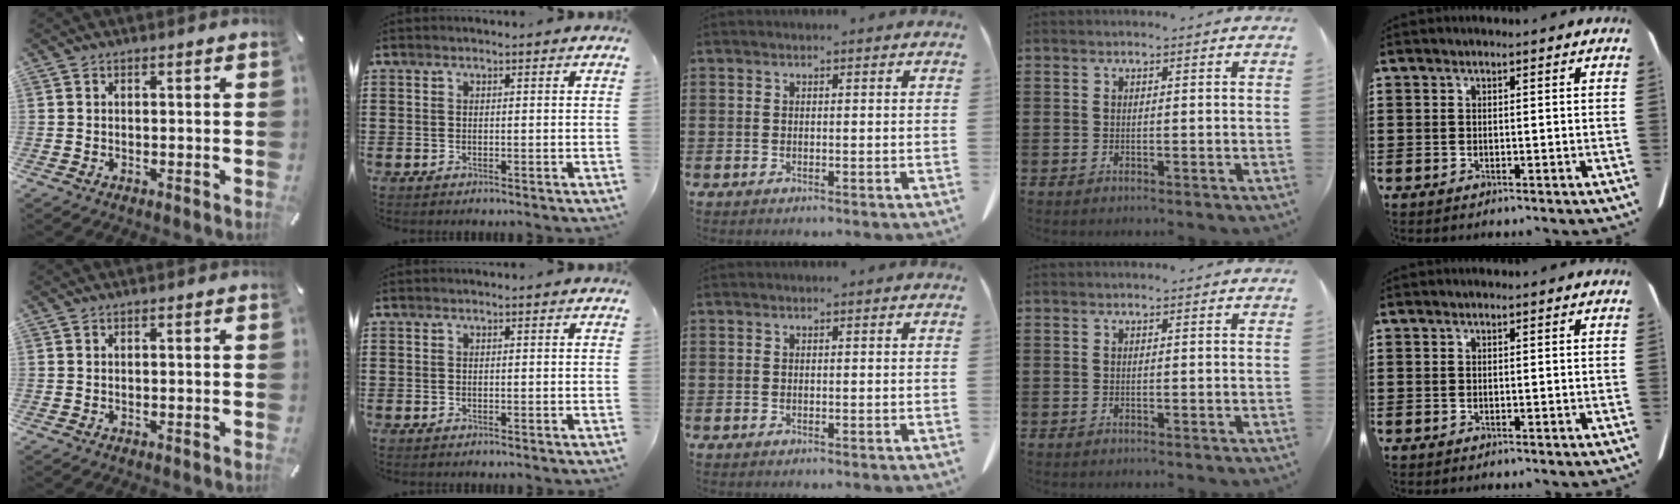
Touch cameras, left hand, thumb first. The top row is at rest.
{}